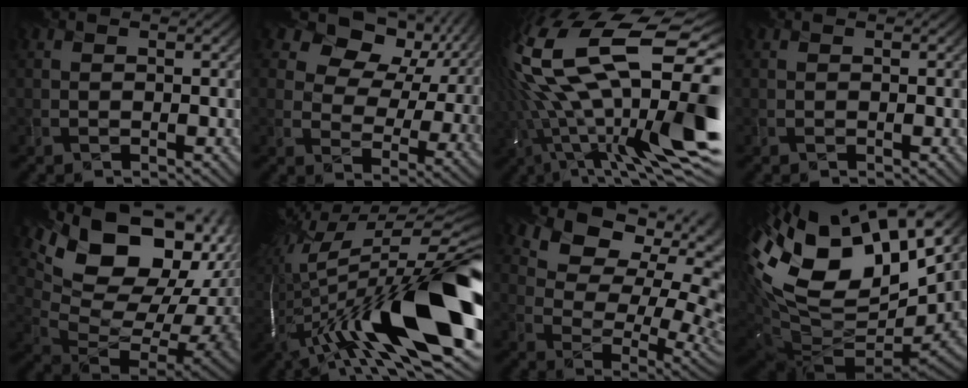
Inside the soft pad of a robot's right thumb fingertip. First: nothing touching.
{"total": 14.2, "force": [7.5, 9.1, 7.8], "torque": [-0.159, 0.018, 0.112]}
{"total": 21.8, "force": [1.7, 9.5, 19.5], "torque": [-0.379, -0.018, 0.040]}
{"total": 0.0}
{"total": 20.9, "force": [8.6, 12.5, 14.3], "torque": [-0.245, 0.018, 0.180]}
{"total": 20.6, "force": [-3.5, 7.6, 18.8], "torque": [-0.338, -0.024, -0.050]}
{"total": 12.5, "force": [6.5, 7.2, 7.9], "torque": [-0.128, 0.009, 0.106]}
{"total": 19.1, "force": [6.6, 11.5, 13.7], "torque": [-0.294, -0.031, 0.159]}